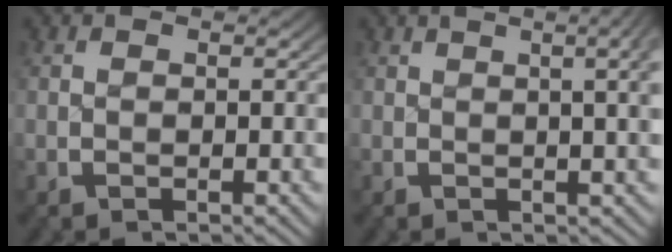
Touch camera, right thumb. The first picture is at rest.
{"total": 4.4, "force": [1.3, 1.2, 4.0], "torque": [-0.030, 0.017, 0.012]}